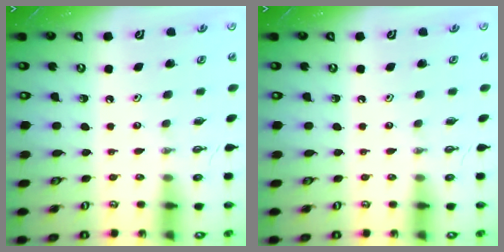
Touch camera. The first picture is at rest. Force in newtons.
{"total": 0.0}